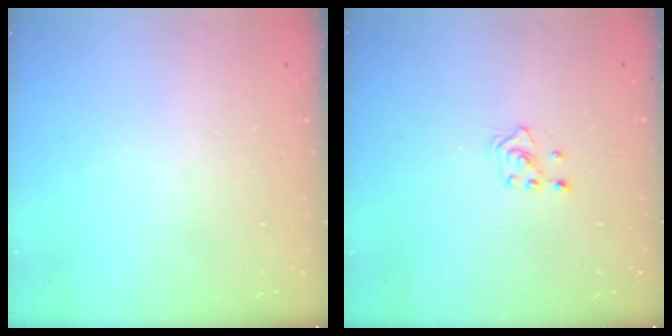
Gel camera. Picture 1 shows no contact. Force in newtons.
{"total": 2.0, "press": 1.8, "slide": 0.9}